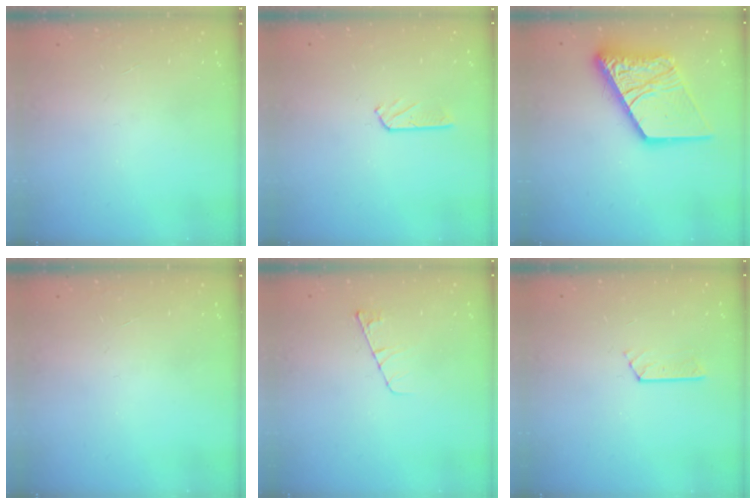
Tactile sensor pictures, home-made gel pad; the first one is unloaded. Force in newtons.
{"total": 3.3, "press": 3.3, "slide": 0.3}
{"total": 17.5, "press": 17.4, "slide": 2.0}
{"total": 0.0}
{"total": 4.8, "press": 4.8, "slide": 0.5}
{"total": 3.5, "press": 3.5, "slide": 0.4}